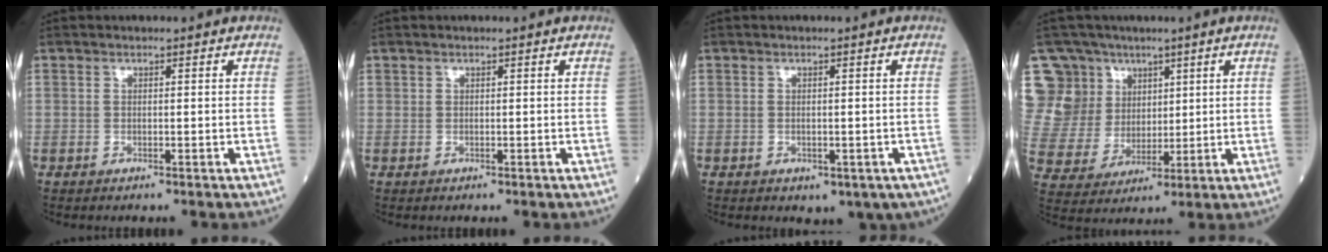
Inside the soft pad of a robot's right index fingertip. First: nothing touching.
{"total": 0.0}
{"total": 5.1, "force": [-2.9, 3.1, 2.9], "torque": [-0.025, 0.008, -0.031]}
{"total": 12.9, "force": [6.9, 10.9, 0.8], "torque": [-0.042, 0.052, 0.146]}